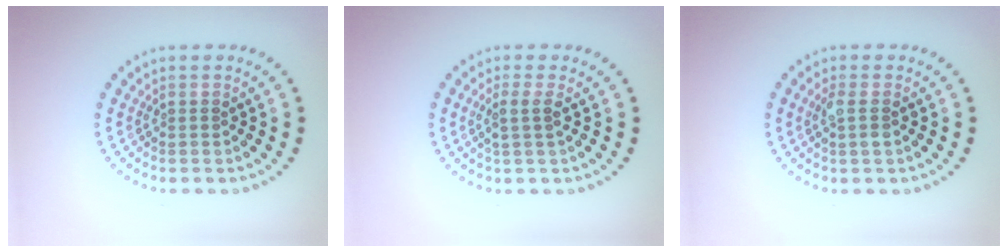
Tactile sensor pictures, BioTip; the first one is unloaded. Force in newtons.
{"total": 1.7, "press": 1.4, "slide": 1.0}
{"total": 1.7, "press": 1.6, "slide": 0.5}